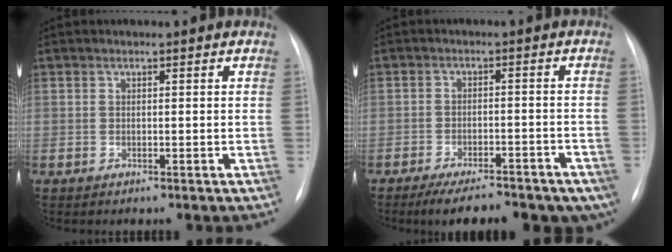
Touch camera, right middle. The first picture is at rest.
{"total": 15.0, "force": [-11.4, 4.9, 8.3], "torque": [-0.098, -0.005, -0.148]}